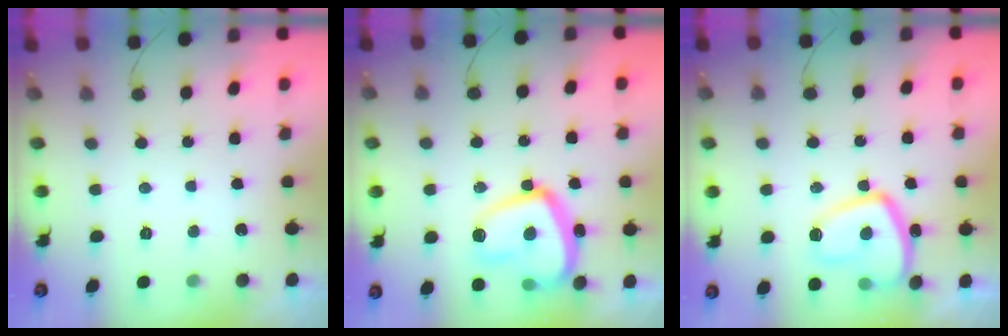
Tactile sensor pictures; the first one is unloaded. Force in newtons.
{"total": 19.4, "press": 19.3, "slide": 1.7}
{"total": 14.2, "press": 14.2, "slide": 1.4}